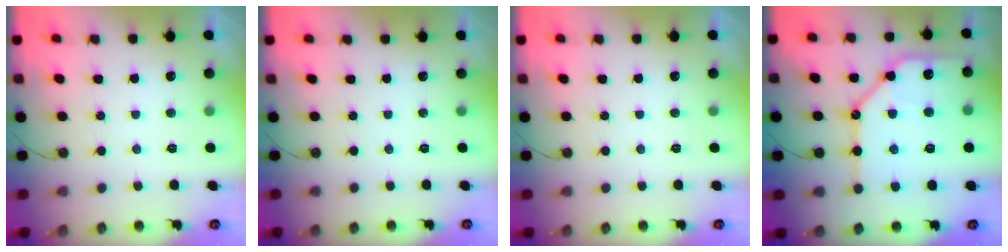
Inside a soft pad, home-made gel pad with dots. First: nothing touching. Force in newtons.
{"total": 0.0}
{"total": 0.0}
{"total": 17.0, "press": 16.8, "slide": 2.0}